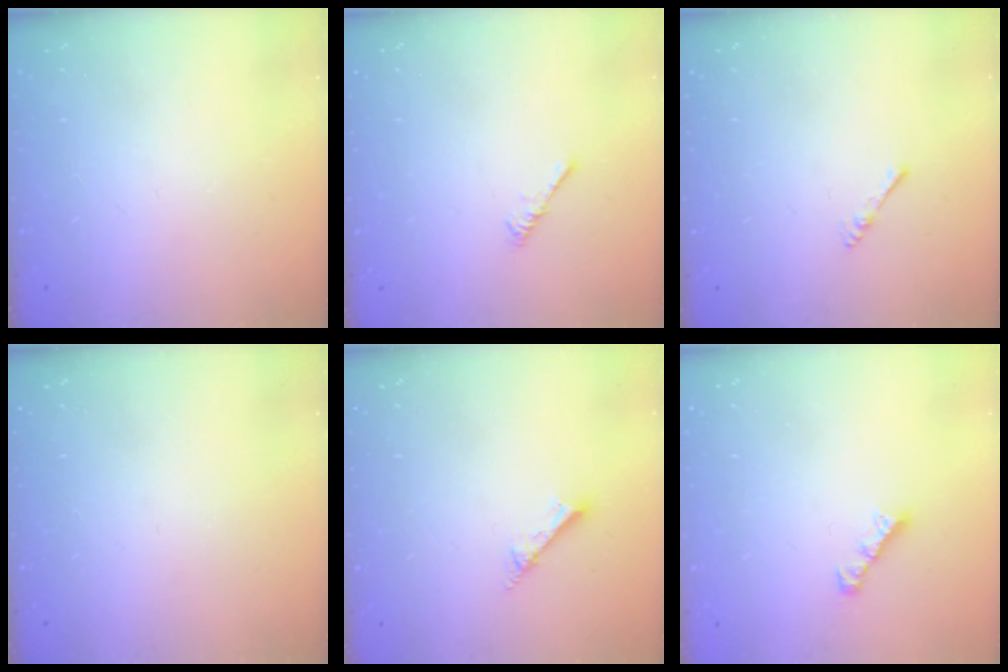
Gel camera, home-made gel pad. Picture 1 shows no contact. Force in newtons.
{"total": 0.0}
{"total": 2.2, "press": 2.2, "slide": 0.4}
{"total": 0.0}
{"total": 3.1, "press": 3.1, "slide": 0.0}
{"total": 3.0, "press": 3.0, "slide": 0.3}